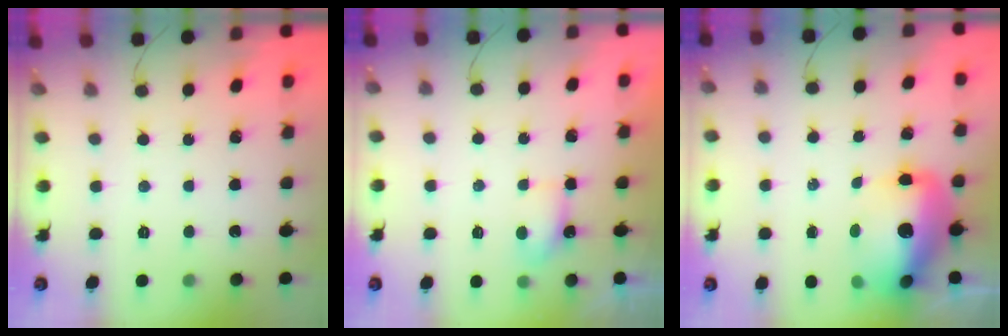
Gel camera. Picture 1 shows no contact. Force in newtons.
{"total": 4.6, "press": 4.5, "slide": 0.9}
{"total": 15.2, "press": 14.8, "slide": 3.5}